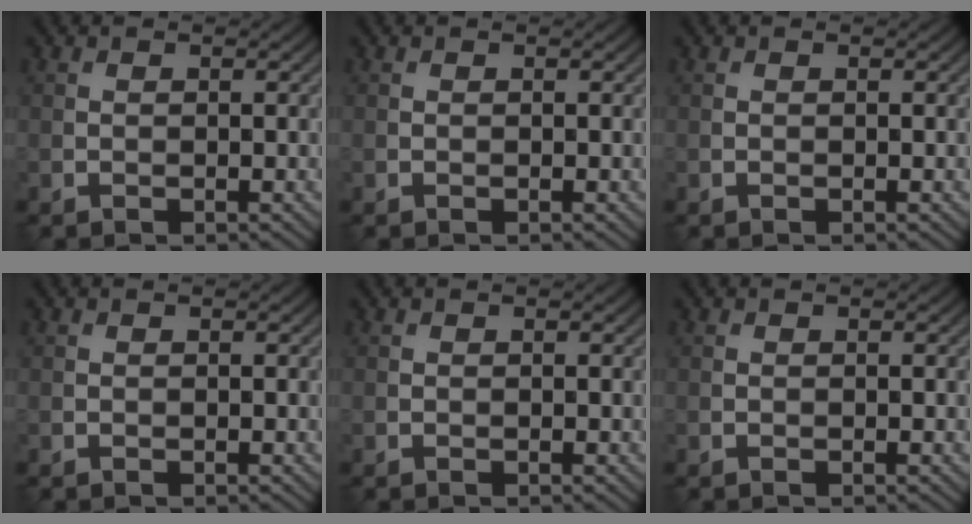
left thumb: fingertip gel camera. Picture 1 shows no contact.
{"total": 0.0}
{"total": 0.0}
{"total": 0.0}
{"total": 0.0}
{"total": 0.0}